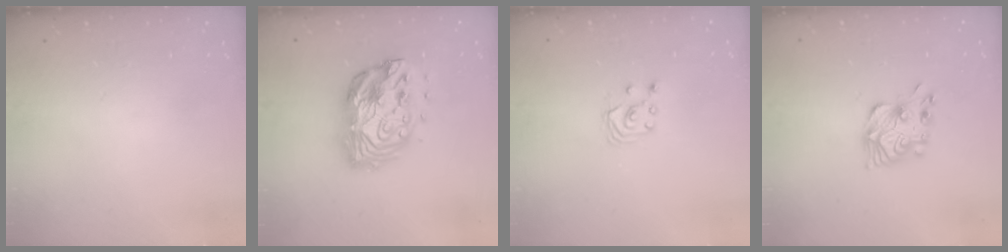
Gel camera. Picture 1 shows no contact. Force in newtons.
{"total": 15.7, "press": 15.6, "slide": 1.2}
{"total": 2.6, "press": 2.6, "slide": 0.3}
{"total": 9.8, "press": 9.8, "slide": 0.4}